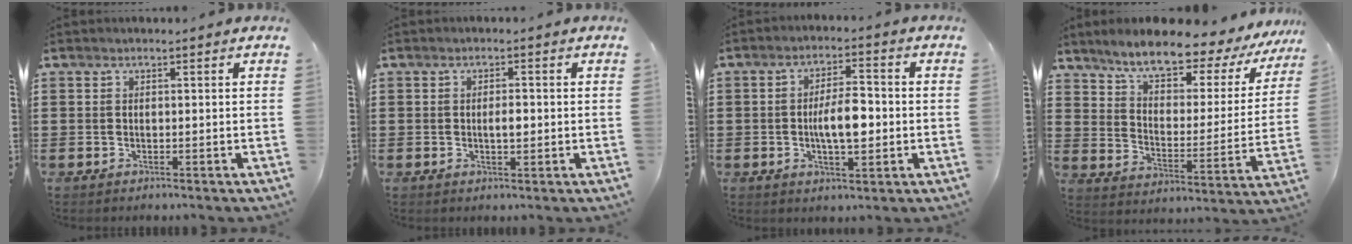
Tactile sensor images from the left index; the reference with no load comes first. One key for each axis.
{"total": 3.1, "fx": -0.1, "fy": 1.1, "fz": 2.9, "tx": -0.046, "ty": -0.001, "tz": -0.004}
{"total": 6.6, "fx": -0.8, "fy": 2.6, "fz": 6.0, "tx": -0.098, "ty": 0.000, "tz": -0.021}
{"total": 8.4, "fx": 7.1, "fy": 1.8, "fz": 4.0, "tx": -0.094, "ty": -0.050, "tz": 0.115}